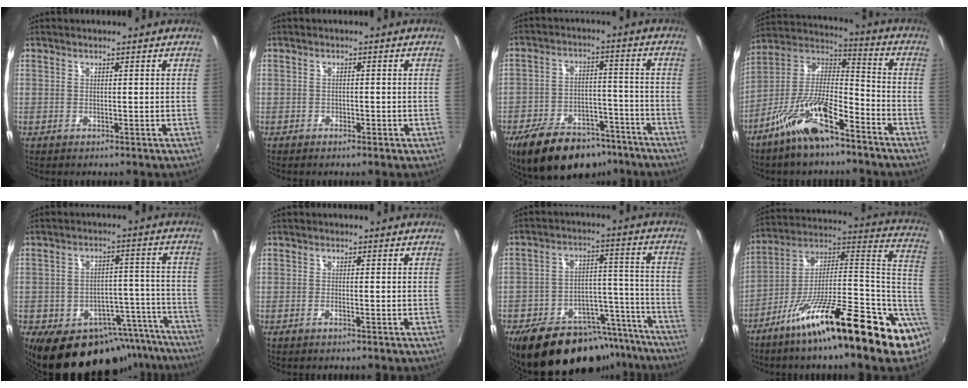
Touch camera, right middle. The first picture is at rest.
{"total": 1.5, "force": [-1.1, 0.7, 0.8], "torque": [-0.016, -0.002, -0.018]}
{"total": 18.0, "force": [-13.2, 8.6, 8.7], "torque": [-0.177, 0.002, -0.186]}
{"total": 14.3, "force": [-9.2, 4.3, 10.1], "torque": [-0.198, 0.009, -0.173]}
{"total": 20.7, "force": [-15.8, 10.4, 8.6], "torque": [-0.140, 0.034, -0.185]}
{"total": 1.1, "force": [-0.8, -0.1, 0.8], "torque": [-0.017, -0.001, -0.016]}
{"total": 22.8, "force": [-18.3, 9.6, 9.6], "torque": [-0.170, 0.037, -0.234]}
{"total": 22.3, "force": [-9.7, 4.1, 19.6], "torque": [-0.267, 0.007, -0.175]}